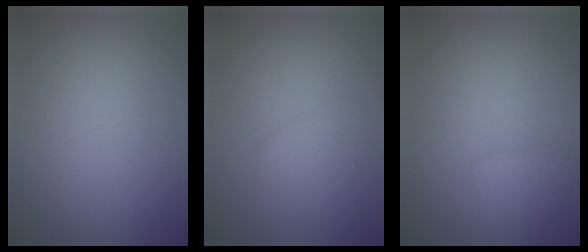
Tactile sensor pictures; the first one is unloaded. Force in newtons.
{"total": 1.4, "press": 1.4, "slide": 0.0}
{"total": 1.7, "press": 1.7, "slide": 0.2}